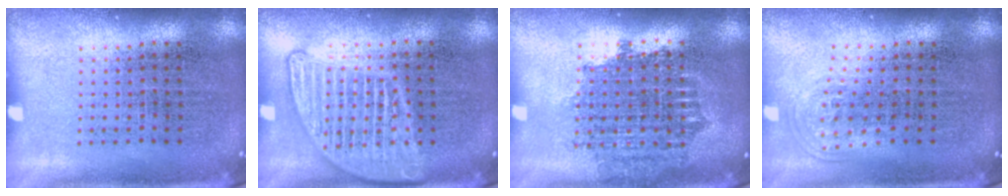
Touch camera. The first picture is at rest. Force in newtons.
{"total": 2.3, "press": 2.3, "slide": 0.2}
{"total": 1.6, "press": 1.3, "slide": 1.0}
{"total": 1.1, "press": 0.7, "slide": 0.7}